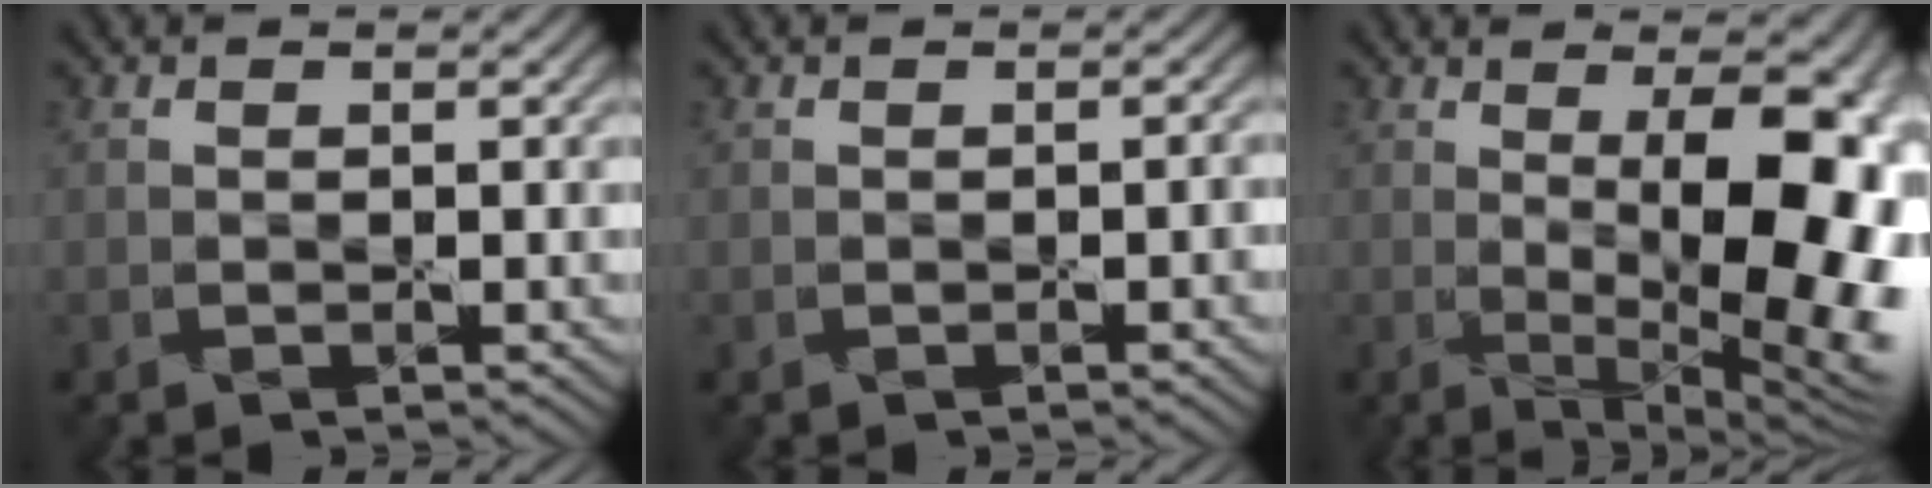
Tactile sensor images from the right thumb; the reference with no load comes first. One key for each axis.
{"total": 0.5, "fx": -0.2, "fy": 0.1, "fz": 0.5, "tx": -0.003, "ty": 0.002, "tz": -0.001}
{"total": 18.3, "fx": 0.6, "fy": 6.9, "fz": 17.0, "tx": -0.192, "ty": 0.012, "tz": 0.014}